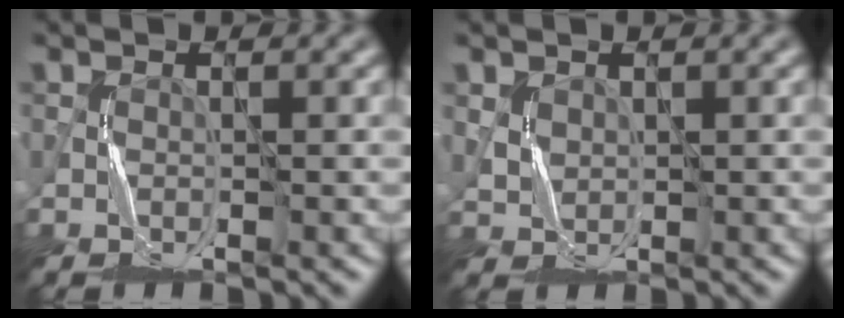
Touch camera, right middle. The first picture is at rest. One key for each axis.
{"total": 1.4, "fx": 0.9, "fy": 1.1, "fz": 0.3, "tx": -0.013, "ty": -0.003, "tz": 0.024}